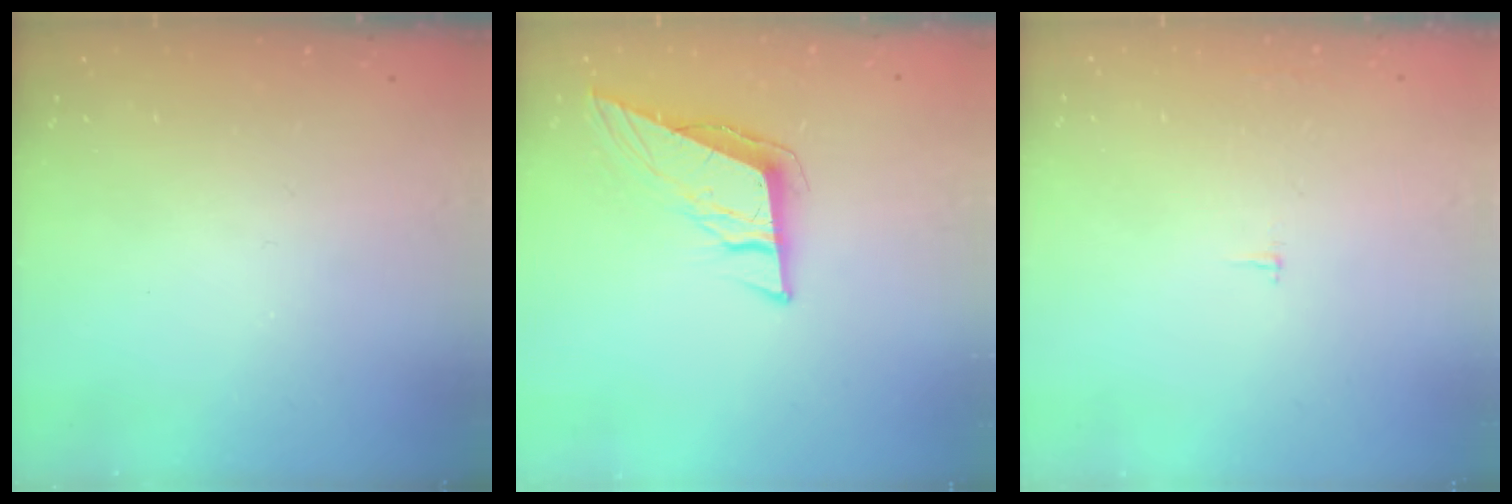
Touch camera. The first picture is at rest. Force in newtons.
{"total": 10.2, "press": 10.0, "slide": 1.6}
{"total": 1.8, "press": 1.8, "slide": 0.1}